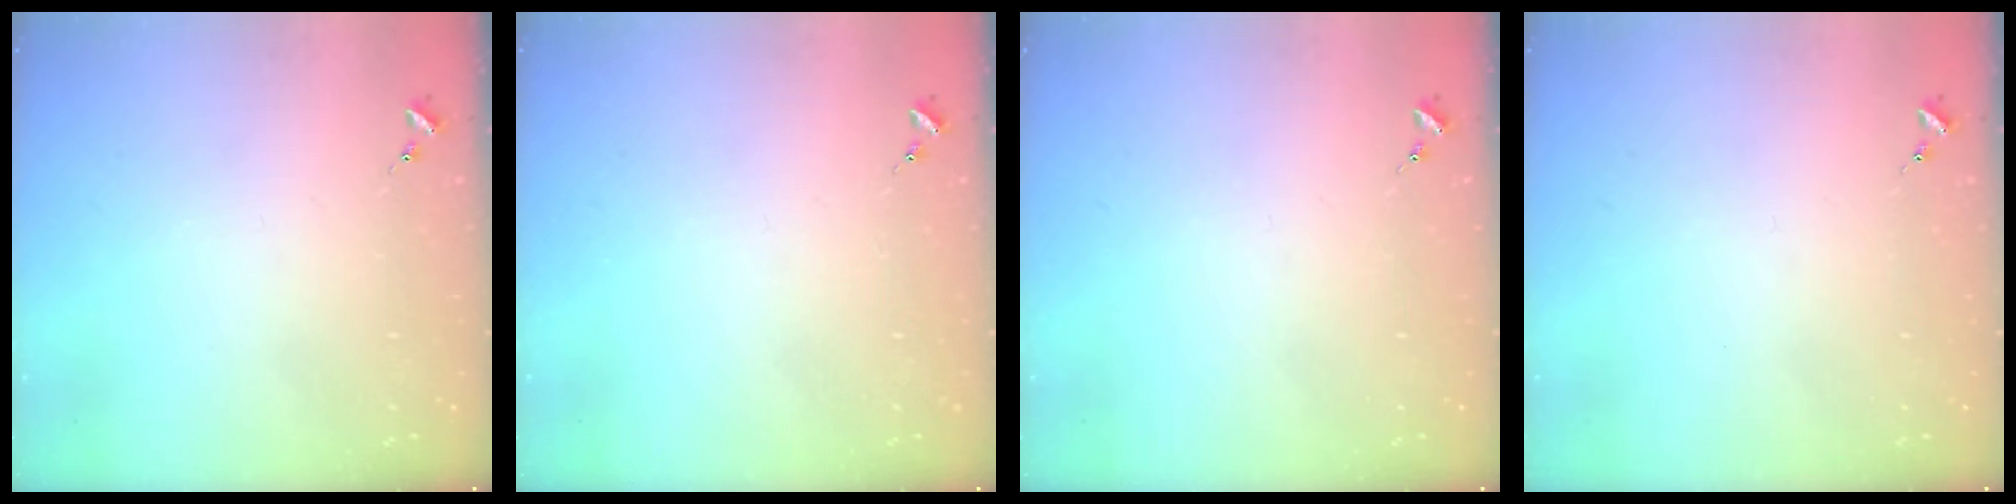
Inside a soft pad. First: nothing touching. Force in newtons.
{"total": 0.0}
{"total": 0.0}
{"total": 0.0}